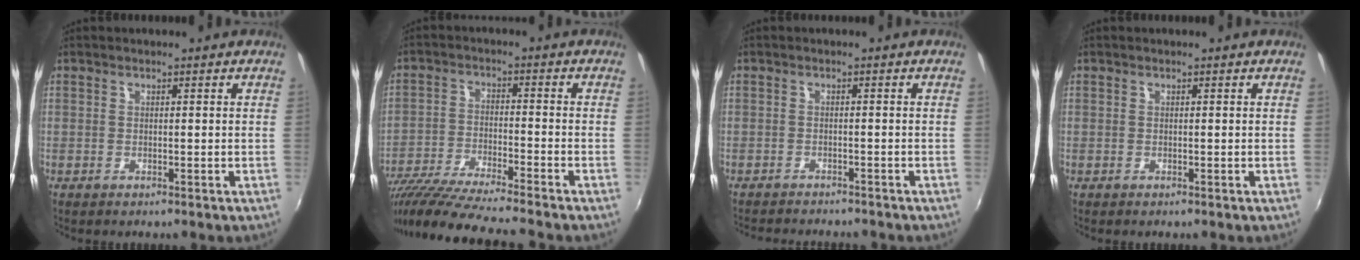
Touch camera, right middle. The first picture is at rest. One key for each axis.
{"total": 15.9, "fx": -13.9, "fy": -0.7, "fz": 7.7, "tx": -0.161, "ty": -0.039, "tz": -0.244}
{"total": 6.7, "fx": -6.2, "fy": 1.1, "fz": 2.1, "tx": -0.054, "ty": -0.014, "tz": -0.091}
{"total": 0.0}